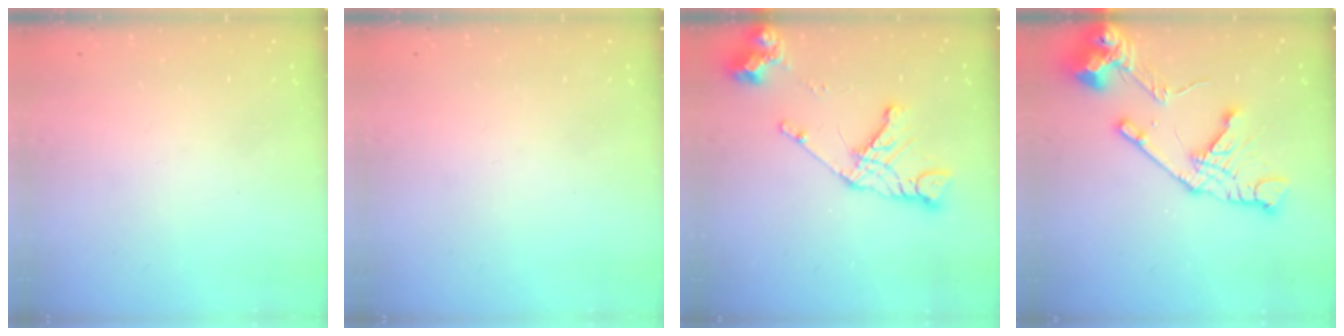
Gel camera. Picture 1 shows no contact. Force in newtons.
{"total": 0.0}
{"total": 14.9, "press": 14.8, "slide": 1.7}
{"total": 17.4, "press": 17.2, "slide": 2.2}